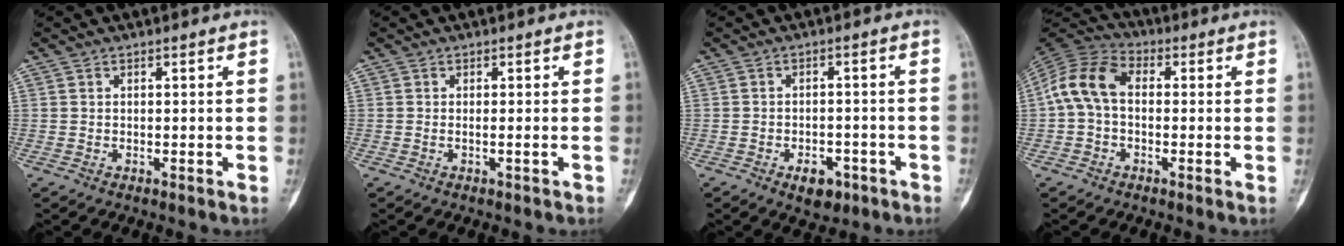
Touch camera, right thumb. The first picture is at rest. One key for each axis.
{"total": 0.5, "fx": -0.2, "fy": -0.2, "fz": 0.5, "tx": -0.008, "ty": 0.002, "tz": -0.003}
{"total": 5.2, "fx": -2.9, "fy": 3.2, "fz": 3.0, "tx": -0.020, "ty": 0.018, "tz": -0.037}
{"total": 10.1, "fx": 0.1, "fy": 7.0, "fz": 7.3, "tx": -0.136, "ty": 0.027, "tz": -0.013}